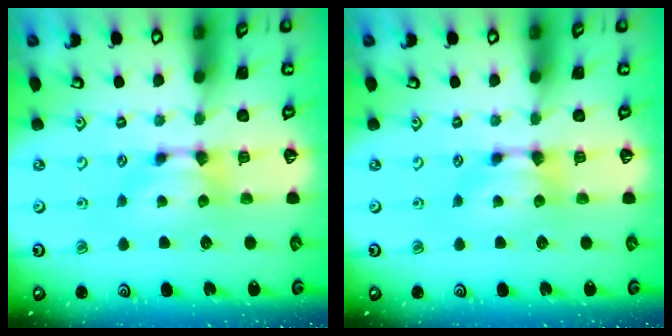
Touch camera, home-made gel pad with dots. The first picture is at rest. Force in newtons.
{"total": 0.0}